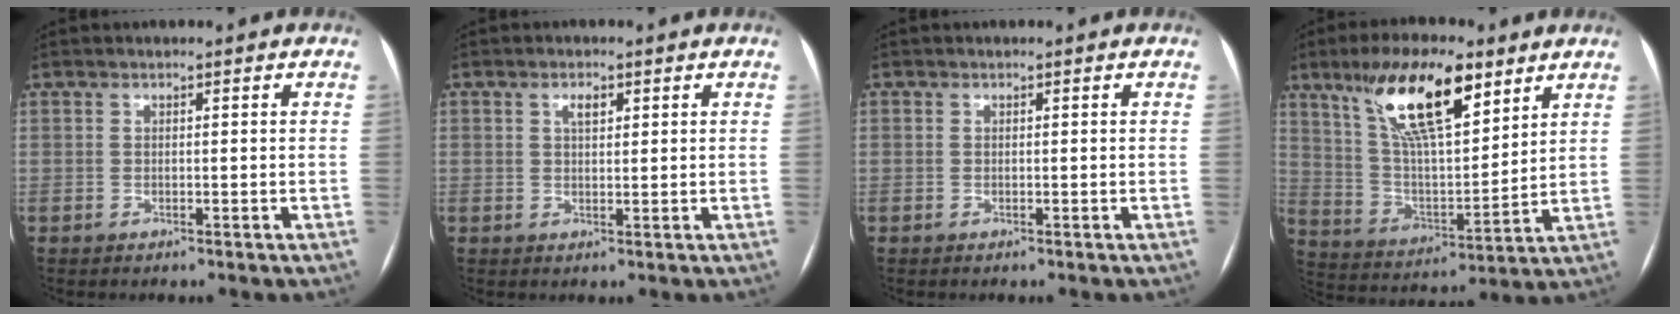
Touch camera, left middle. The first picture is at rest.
{"total": 2.0, "force": [0.9, 0.9, 1.6], "torque": [-0.029, 0.003, 0.016]}
{"total": 0.0}
{"total": 16.9, "force": [10.1, 5.0, 12.6], "torque": [-0.233, 0.017, 0.189]}